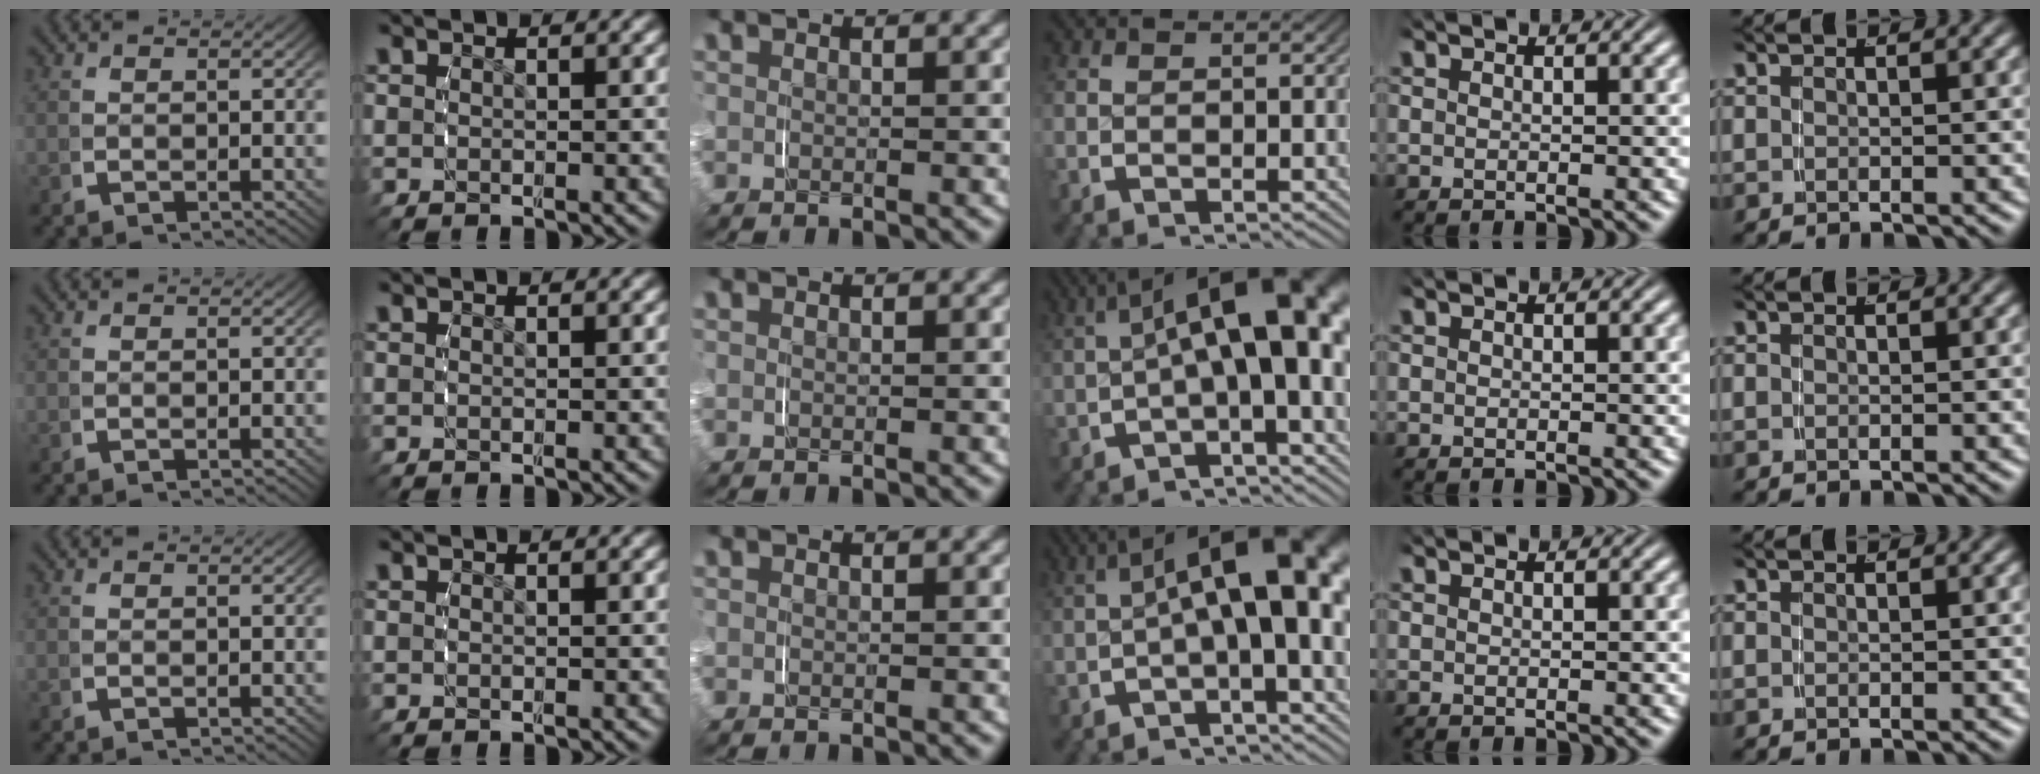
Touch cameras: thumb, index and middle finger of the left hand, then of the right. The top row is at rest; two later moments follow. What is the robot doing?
{"motion": "grasp_and_lifting", "object": "measuring cup"}